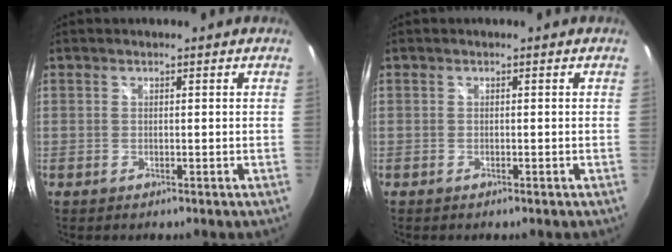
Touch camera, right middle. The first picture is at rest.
{"total": 0.0}